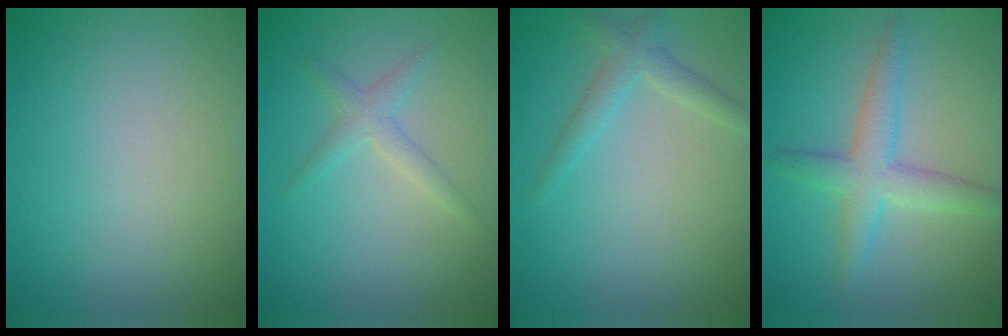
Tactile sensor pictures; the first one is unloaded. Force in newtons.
{"total": 1.7, "press": 1.7, "slide": 0.0}
{"total": 2.0, "press": 2.0, "slide": 0.2}
{"total": 3.8, "press": 3.8, "slide": 0.2}